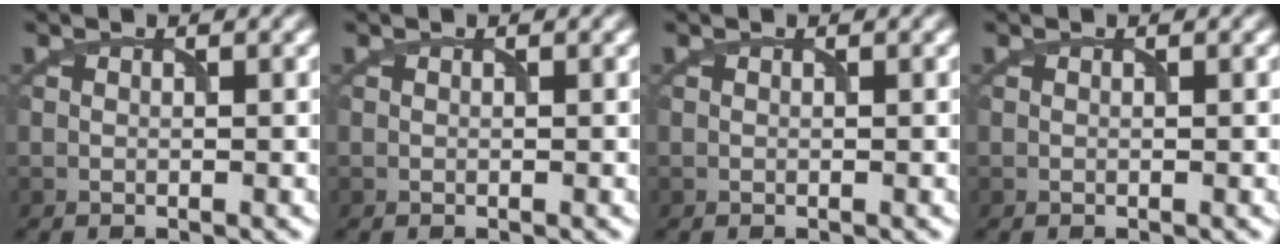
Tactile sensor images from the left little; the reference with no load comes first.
{"total": 0.0}
{"total": 0.0}
{"total": 0.0}